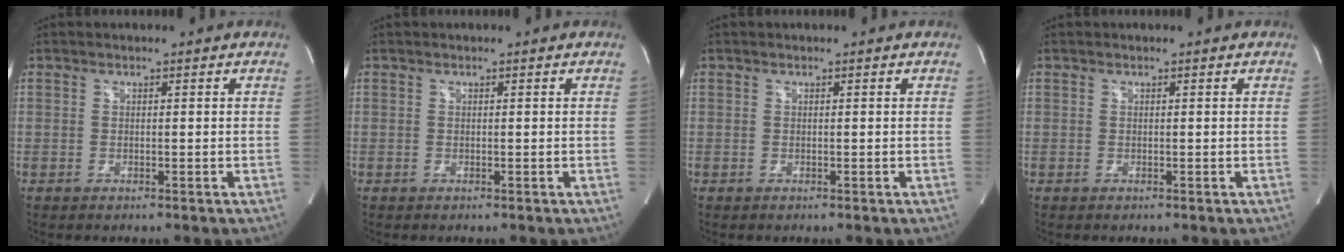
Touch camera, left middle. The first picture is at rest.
{"total": 0.0}
{"total": 0.0}
{"total": 0.0}